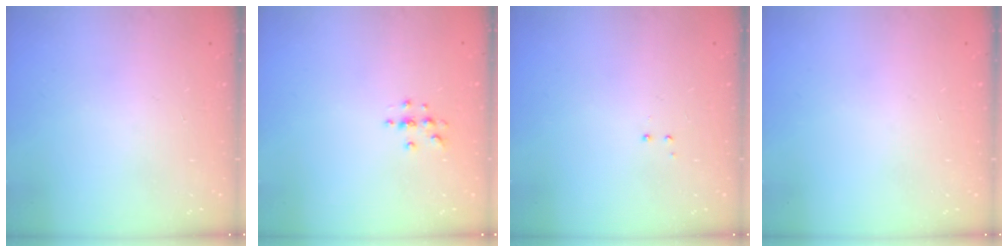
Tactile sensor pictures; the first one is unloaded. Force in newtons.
{"total": 3.8, "press": 3.8, "slide": 0.4}
{"total": 2.9, "press": 2.8, "slide": 0.6}
{"total": 0.0}